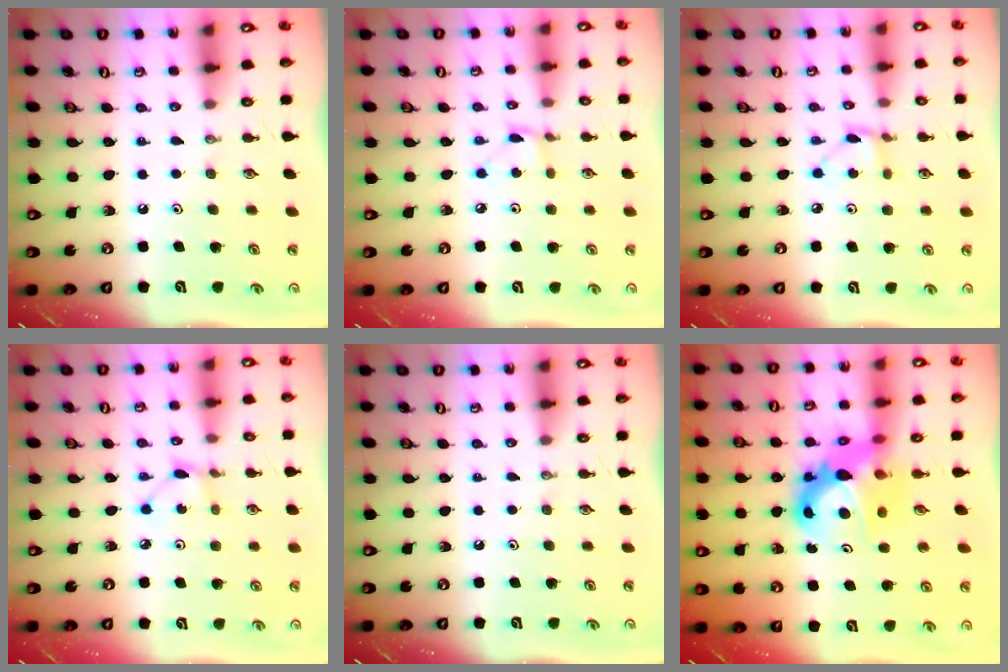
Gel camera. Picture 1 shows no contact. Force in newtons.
{"total": 2.6, "press": 2.6, "slide": 0.1}
{"total": 4.0, "press": 3.9, "slide": 0.4}
{"total": 2.1, "press": 2.1, "slide": 0.2}
{"total": 0.0}
{"total": 9.6, "press": 9.6, "slide": 0.9}